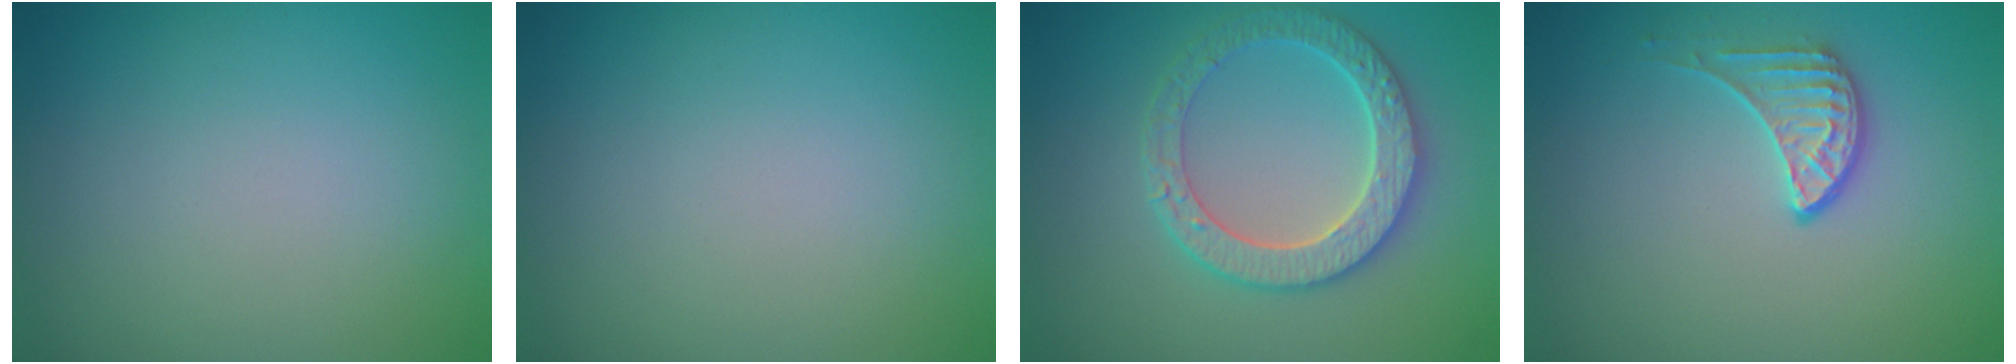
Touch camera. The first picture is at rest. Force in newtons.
{"total": 0.0}
{"total": 4.4, "press": 4.1, "slide": 1.6}
{"total": 2.0, "press": 1.5, "slide": 1.3}